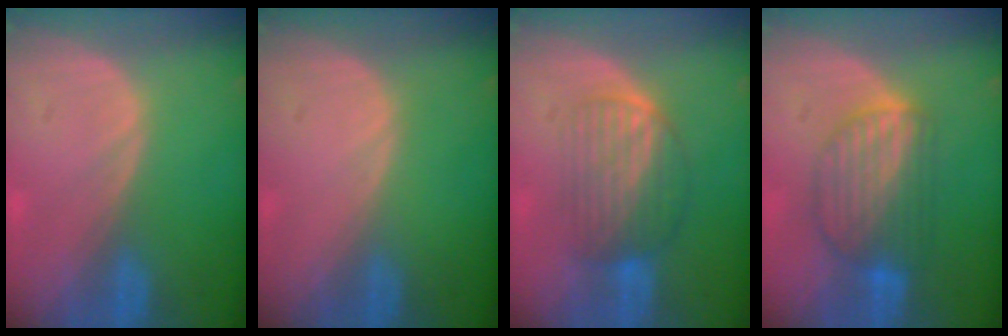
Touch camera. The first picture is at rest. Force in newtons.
{"total": 0.0}
{"total": 6.5, "press": 6.3, "slide": 1.6}
{"total": 7.4, "press": 7.2, "slide": 1.7}